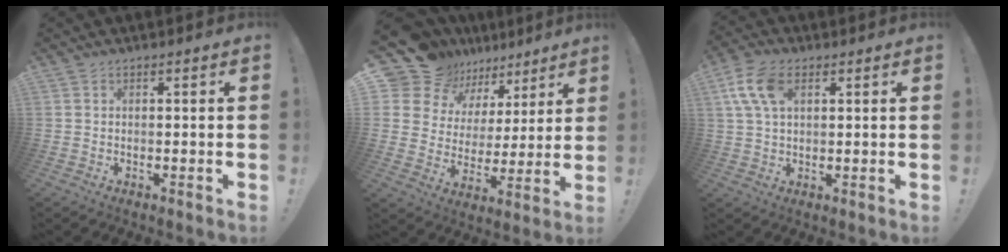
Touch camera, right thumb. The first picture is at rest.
{"total": 13.9, "force": [10.9, 8.1, 3.2], "torque": [-0.072, -0.080, 0.209]}
{"total": 10.2, "force": [3.6, 5.9, 7.5], "torque": [-0.152, 0.006, 0.071]}